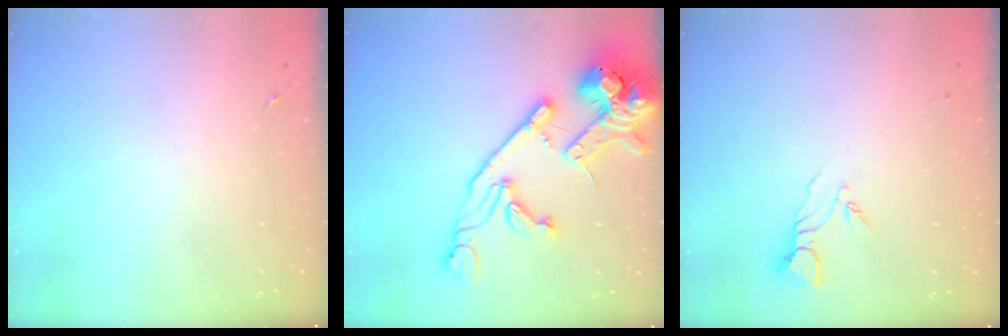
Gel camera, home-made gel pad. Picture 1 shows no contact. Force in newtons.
{"total": 23.6, "press": 23.4, "slide": 3.5}
{"total": 4.3, "press": 4.3, "slide": 0.3}